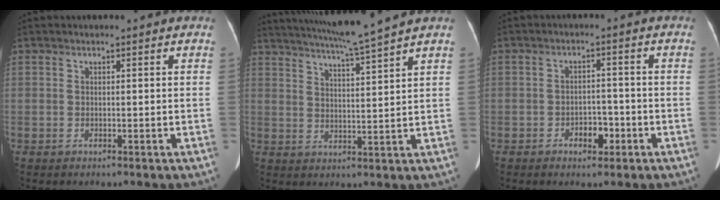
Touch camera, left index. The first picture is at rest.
{"total": 10.8, "force": [9.4, -2.2, 4.7], "torque": [-0.084, -0.010, 0.149]}
{"total": 3.4, "force": [-1.8, 1.9, 2.1], "torque": [-0.030, 0.006, -0.026]}